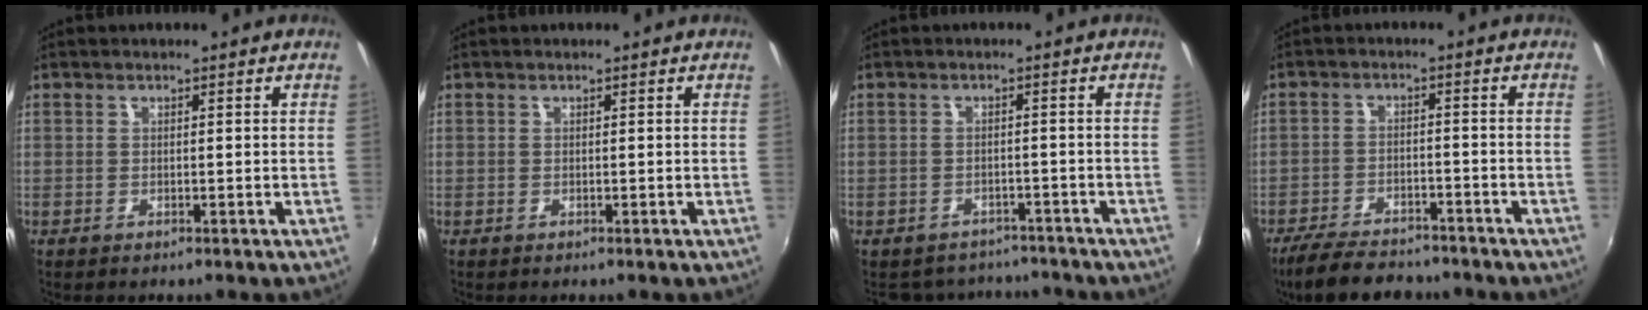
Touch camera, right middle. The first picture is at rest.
{"total": 0.0}
{"total": 8.6, "force": [-7.6, 3.5, 1.9], "torque": [-0.047, 0.001, -0.099]}
{"total": 11.0, "force": [-9.1, 3.9, 4.7], "torque": [-0.119, -0.013, -0.147]}